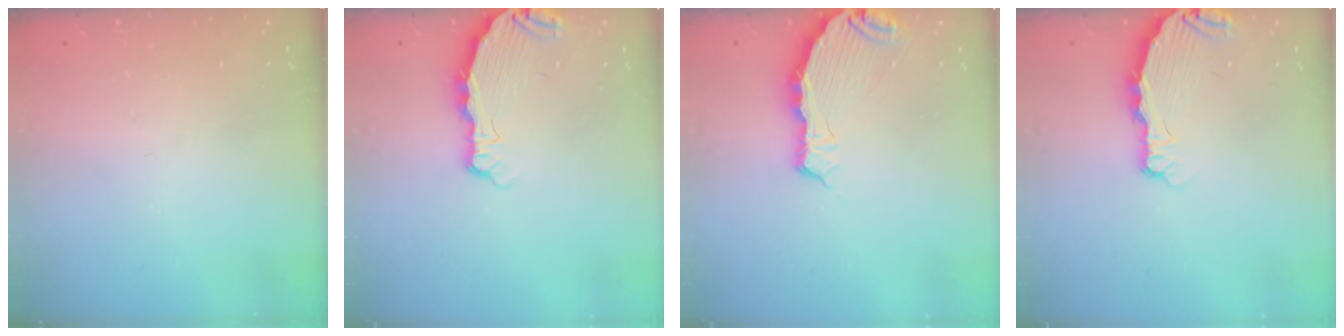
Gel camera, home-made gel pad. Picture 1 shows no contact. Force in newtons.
{"total": 5.0, "press": 4.9, "slide": 0.6}
{"total": 6.7, "press": 6.0, "slide": 2.9}
{"total": 3.9, "press": 3.9, "slide": 0.4}